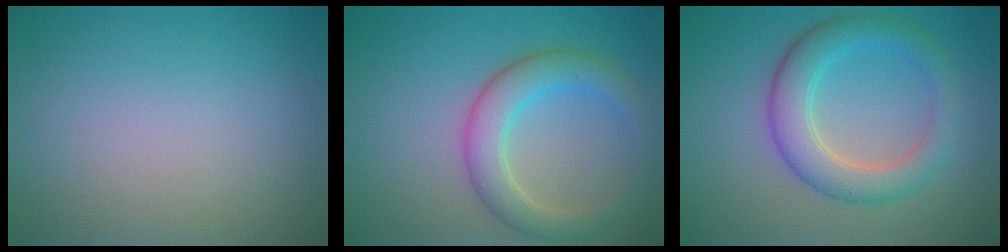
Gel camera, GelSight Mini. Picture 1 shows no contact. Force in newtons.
{"total": 4.4, "press": 4.4, "slide": 0.4}
{"total": 4.8, "press": 4.8, "slide": 0.1}